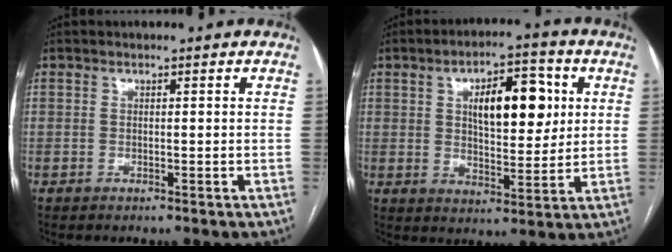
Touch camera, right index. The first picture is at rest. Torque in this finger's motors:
{"motor_torque": [0.47, 0.17, 0.58, 0.08]}